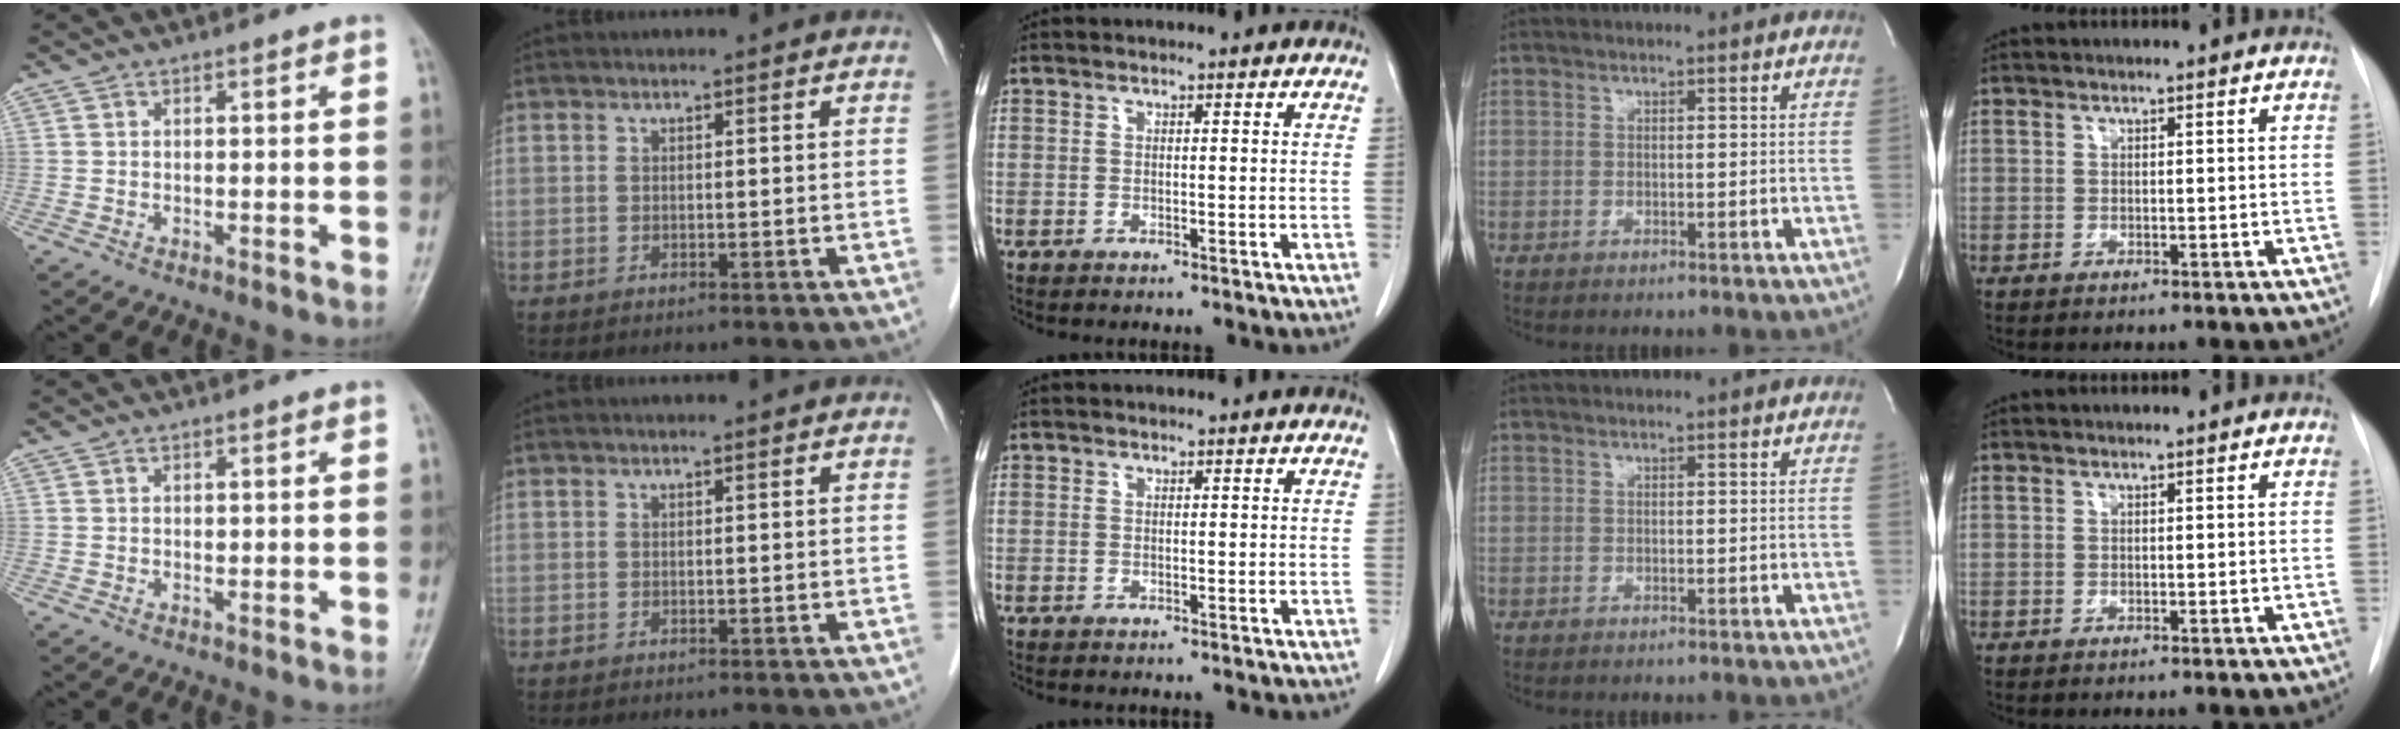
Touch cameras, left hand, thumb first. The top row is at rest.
{"thumb": {"total": 0.6, "force": [0.1, 0.3, 0.4], "torque": [0.000, 0.001, 0.004]}}